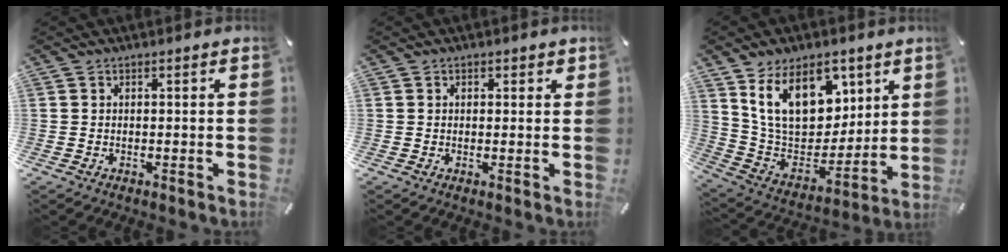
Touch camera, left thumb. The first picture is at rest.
{"total": 1.0, "force": [0.4, 0.8, 0.4], "torque": [0.000, 0.002, 0.004]}
{"total": 18.4, "force": [9.4, 12.2, 10.1], "torque": [-0.173, -0.045, 0.175]}